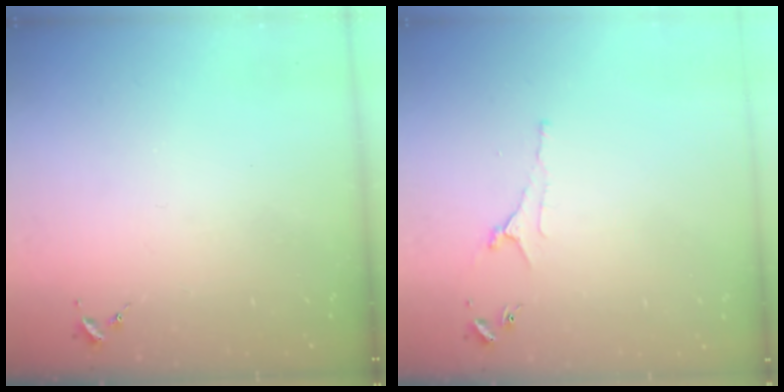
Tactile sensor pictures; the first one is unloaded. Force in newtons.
{"total": 3.6, "press": 3.5, "slide": 0.7}